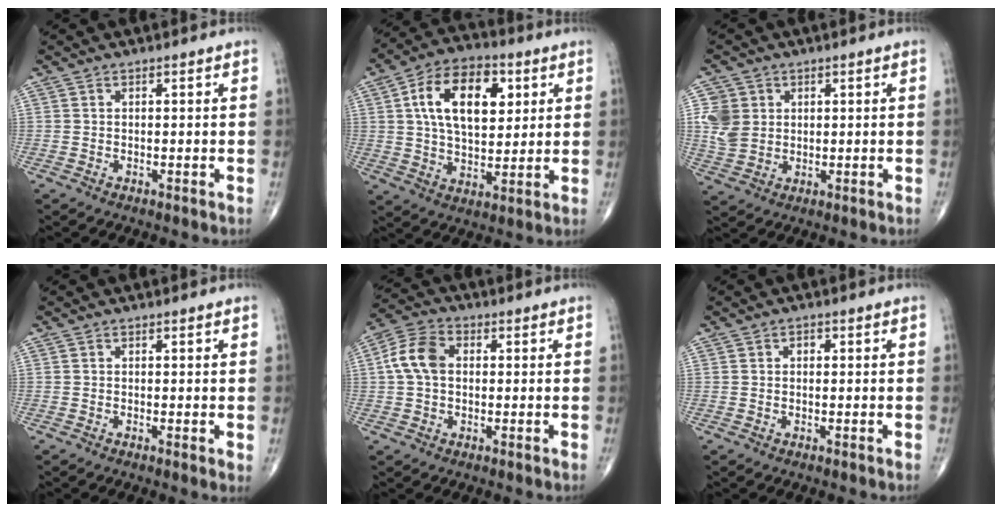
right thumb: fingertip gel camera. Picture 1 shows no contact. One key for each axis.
{"total": 15.9, "fx": 4.5, "fy": 9.1, "fz": 12.3, "tx": -0.186, "ty": -0.002, "tz": 0.074}
{"total": 6.5, "fx": 1.5, "fy": 5.6, "fz": 2.9, "tx": -0.041, "ty": -0.004, "tz": 0.036}
{"total": 1.2, "fx": 0.0, "fy": 0.2, "fz": 1.2, "tx": -0.021, "ty": -0.005, "tz": -0.003}
{"total": 7.8, "fx": 0.7, "fy": 5.4, "fz": 5.6, "tx": -0.111, "ty": 0.023, "tz": 0.007}
{"total": 1.1, "fx": 0.2, "fy": 0.8, "fz": 0.7, "tx": -0.007, "ty": 0.003, "tz": 0.001}